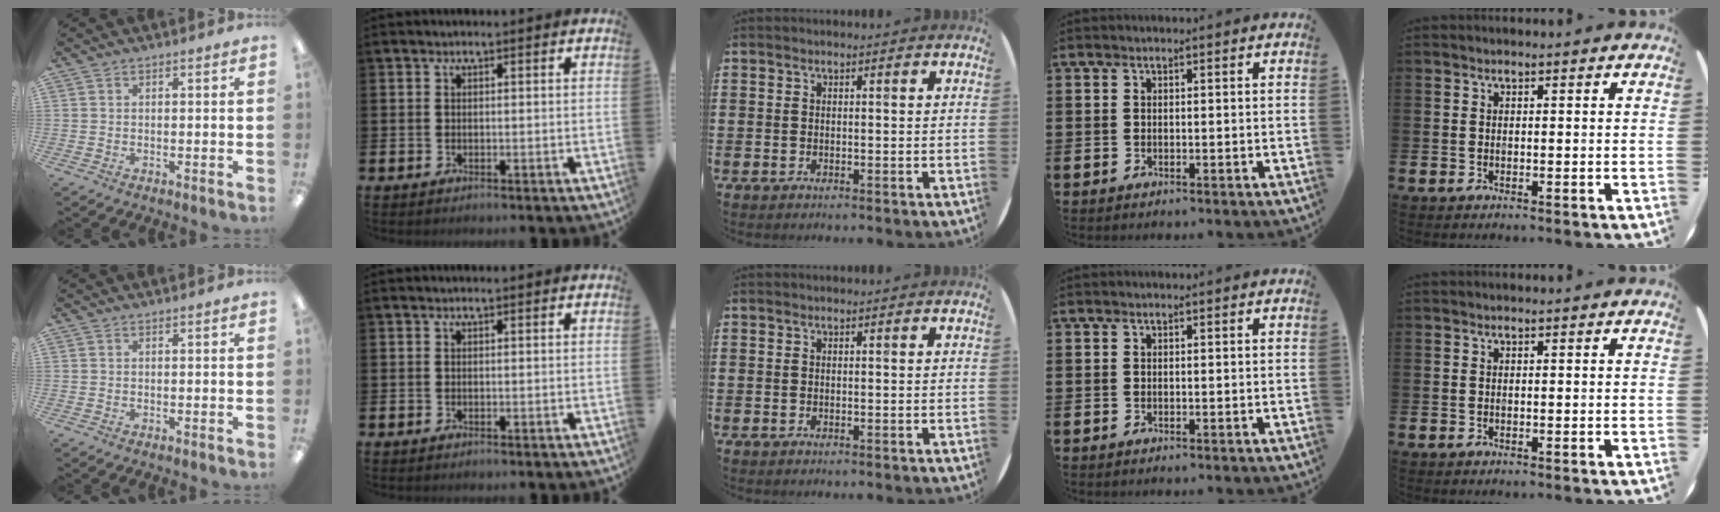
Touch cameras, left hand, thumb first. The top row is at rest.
{}